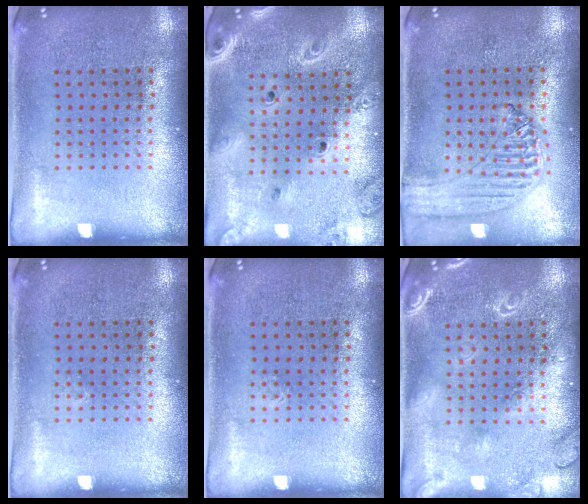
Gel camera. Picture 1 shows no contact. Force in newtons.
{"total": 2.5, "press": 2.2, "slide": 1.2}
{"total": 1.2, "press": 1.2, "slide": 0.1}
{"total": 0.0}
{"total": 0.0}
{"total": 1.7, "press": 1.7, "slide": 0.2}